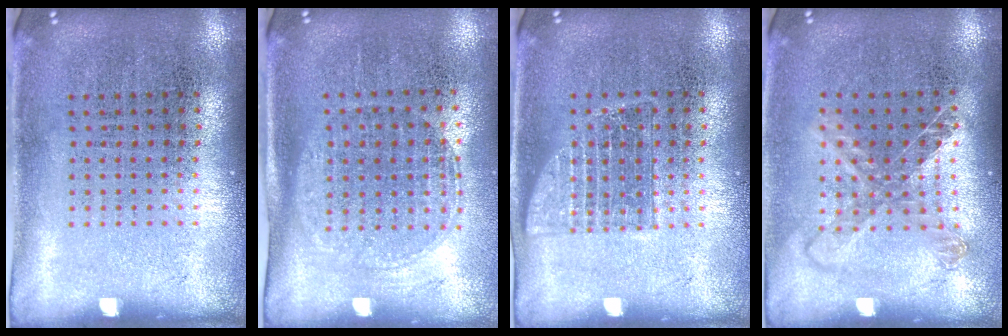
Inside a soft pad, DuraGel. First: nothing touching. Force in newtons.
{"total": 1.5, "press": 1.3, "slide": 0.7}
{"total": 1.0, "press": 1.0, "slide": 0.3}
{"total": 1.2, "press": 1.0, "slide": 0.6}